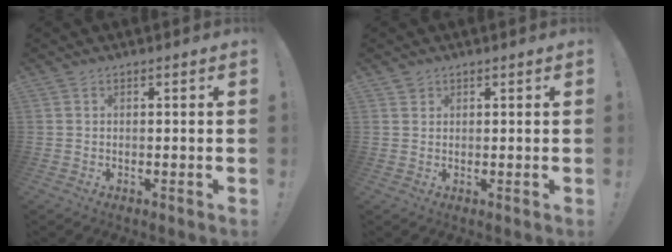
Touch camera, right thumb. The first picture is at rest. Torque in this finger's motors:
{"motor_torque": [0.02, 0.07, 0.04, -0.02, -0.06]}